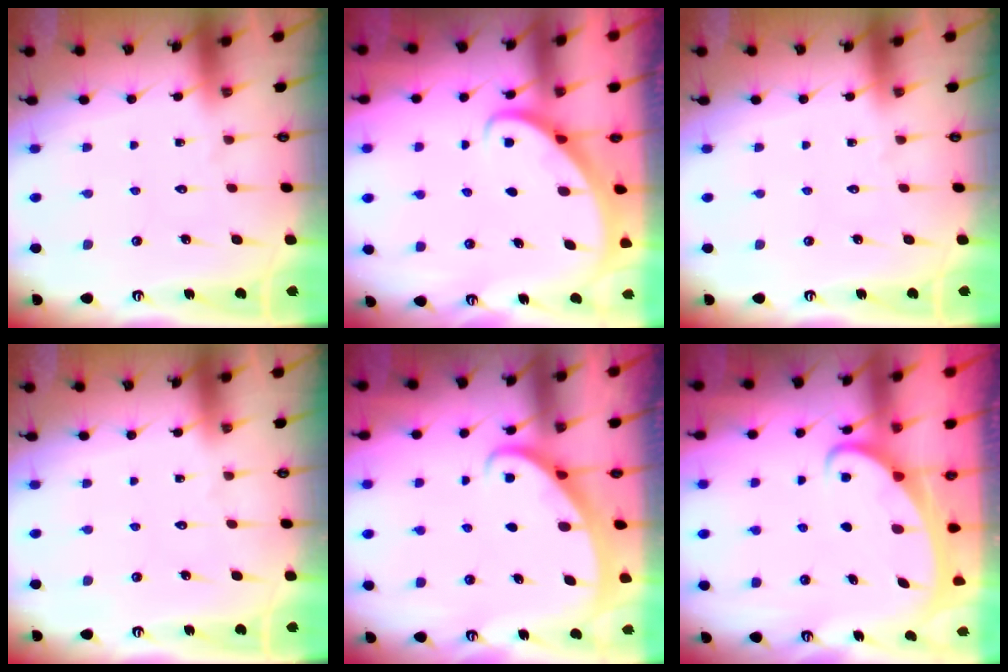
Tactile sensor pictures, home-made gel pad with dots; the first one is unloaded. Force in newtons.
{"total": 2.8, "press": 2.8, "slide": 0.2}
{"total": 0.0}
{"total": 0.0}
{"total": 2.3, "press": 2.3, "slide": 0.2}
{"total": 2.1, "press": 2.0, "slide": 0.3}